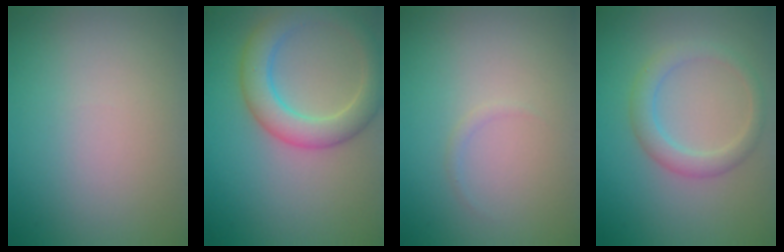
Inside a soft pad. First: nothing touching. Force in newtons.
{"total": 4.9, "press": 4.9, "slide": 0.0}
{"total": 0.5, "press": 0.5, "slide": 0.0}
{"total": 2.7, "press": 2.7, "slide": 0.1}